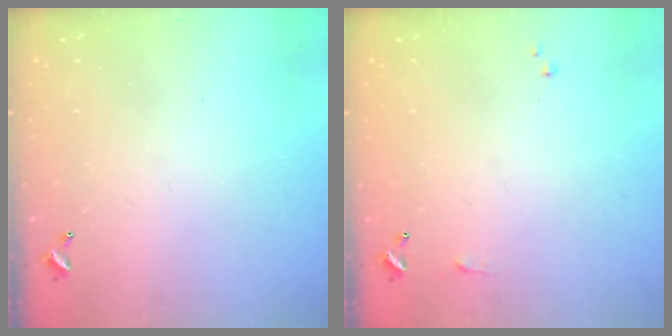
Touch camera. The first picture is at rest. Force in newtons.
{"total": 4.2, "press": 4.2, "slide": 0.6}